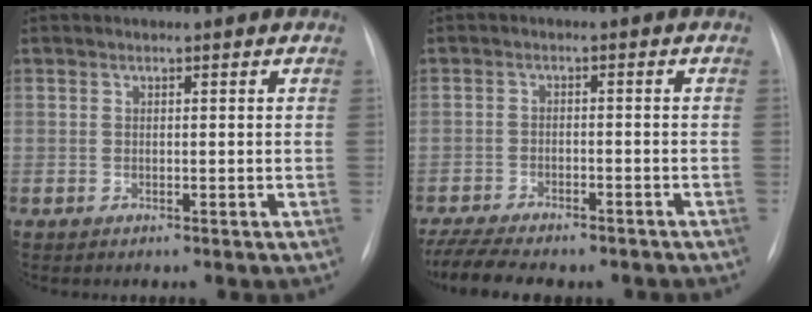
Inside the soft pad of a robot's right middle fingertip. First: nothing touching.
{"total": 13.7, "force": [-11.4, 4.2, 6.4], "torque": [-0.132, -0.007, -0.160]}